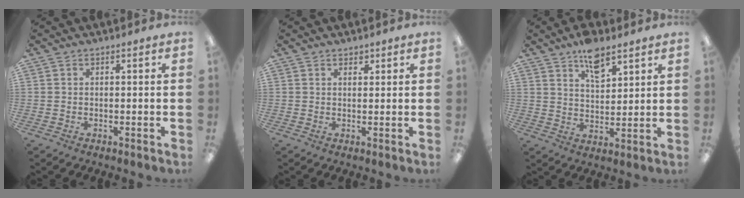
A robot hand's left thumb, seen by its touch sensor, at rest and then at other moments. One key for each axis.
{"total": 1.3, "fx": 1.1, "fy": 0.5, "fz": 0.5, "tx": -0.003, "ty": -0.005, "tz": 0.018}
{"total": 8.1, "fx": 5.7, "fy": 3.5, "fz": 4.6, "tx": -0.065, "ty": -0.033, "tz": 0.098}